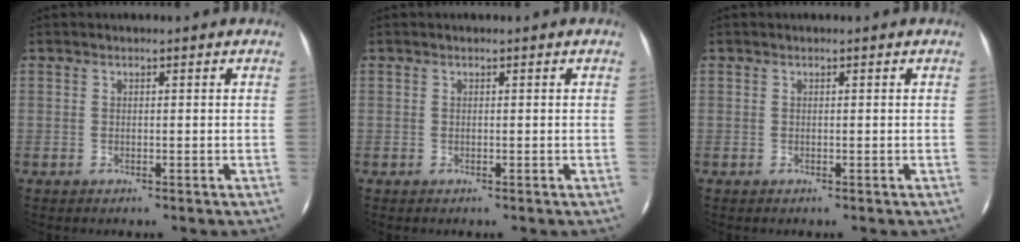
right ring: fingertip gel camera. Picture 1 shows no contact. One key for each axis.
{"total": 0.0}
{"total": 0.0}